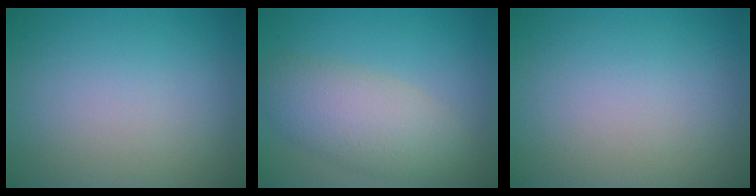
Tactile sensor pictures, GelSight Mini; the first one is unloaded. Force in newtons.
{"total": 5.4, "press": 5.4, "slide": 0.2}
{"total": 0.0}